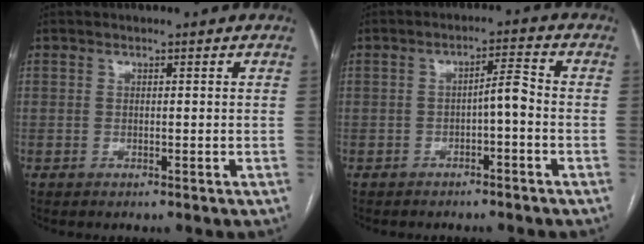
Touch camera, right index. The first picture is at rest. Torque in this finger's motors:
{"motor_torque": [0.40, -0.18, 0.09, 0.05]}